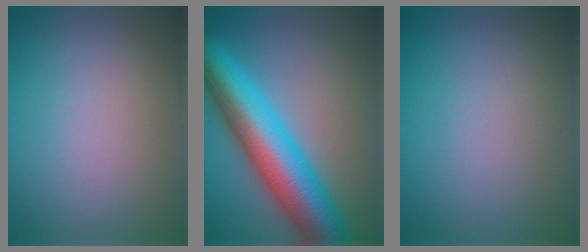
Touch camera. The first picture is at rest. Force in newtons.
{"total": 10.7, "press": 10.7, "slide": 0.1}
{"total": 0.0}